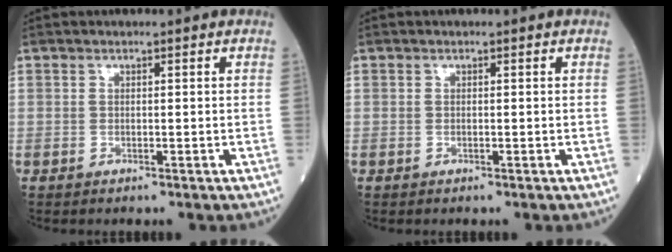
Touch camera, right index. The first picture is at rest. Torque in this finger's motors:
{"motor_torque": [0.06, -0.01, 0.06, -0.01]}